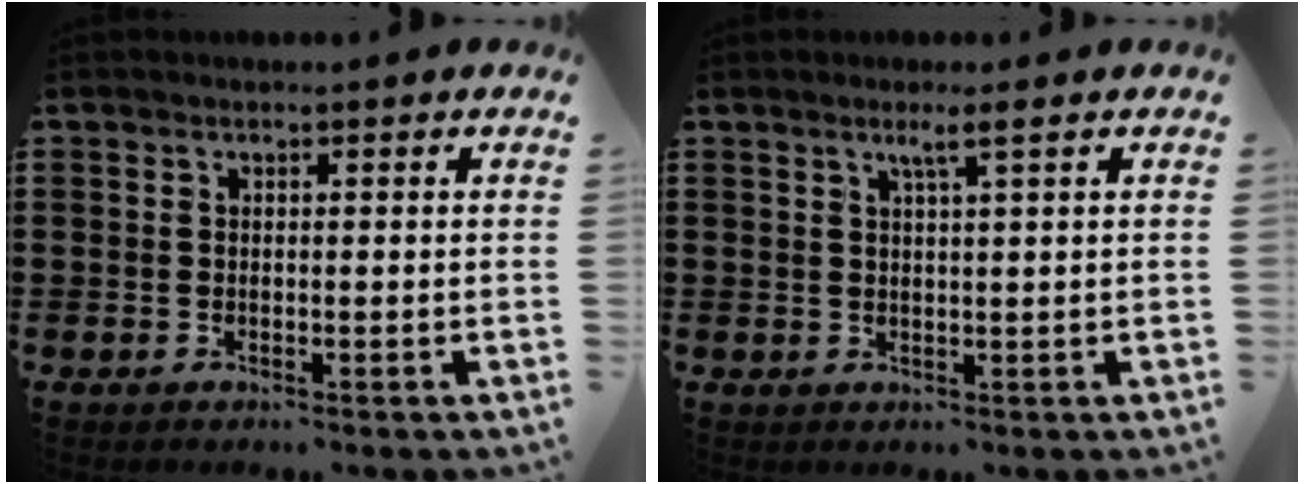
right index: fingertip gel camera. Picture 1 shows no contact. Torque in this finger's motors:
{"motor_torque": [0.03, 0.00, 0.21, 0.02]}